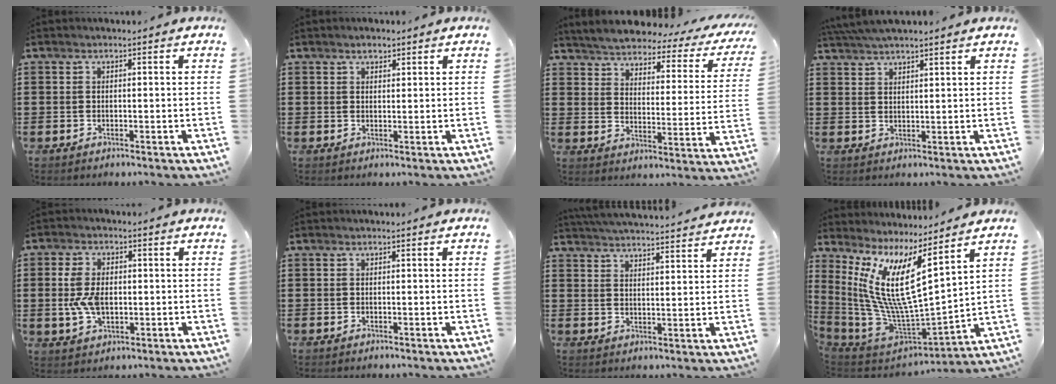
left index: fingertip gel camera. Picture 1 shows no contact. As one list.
[{"total": 1.6, "force": [1.3, 0.7, 0.6], "torque": [-0.004, 0.000, 0.022]}, {"total": 3.4, "force": [3.3, 0.1, 0.8], "torque": [-0.040, -0.030, 0.048]}, {"total": 3.9, "force": [3.6, 0.1, 1.3], "torque": [-0.035, -0.004, 0.070]}, {"total": 6.1, "force": [-0.1, 3.8, 4.9], "torque": [-0.123, 0.000, -0.009]}, {"total": 0.0}, {"total": 4.0, "force": [4.0, -0.3, 0.3], "torque": [-0.019, -0.023, 0.071]}, {"total": 11.7, "force": [4.3, 2.7, 10.5], "torque": [-0.247, -0.062, 0.069]}]